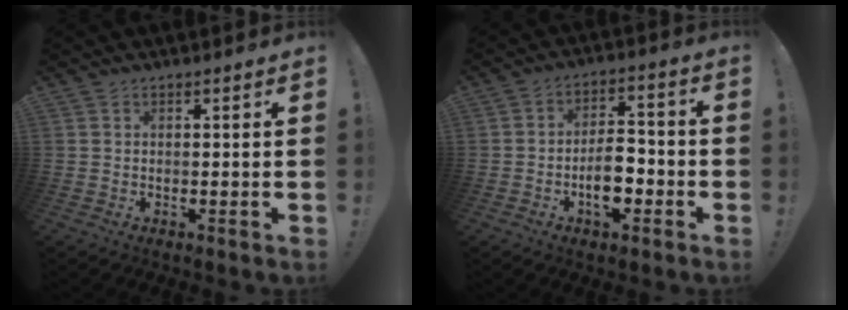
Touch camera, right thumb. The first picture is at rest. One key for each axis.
{"total": 9.7, "fx": -3.4, "fy": 6.2, "fz": 6.7, "tx": -0.107, "ty": 0.022, "tz": -0.060}